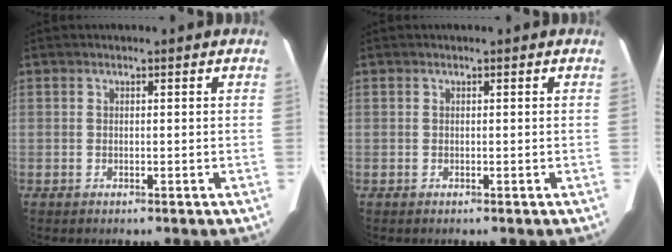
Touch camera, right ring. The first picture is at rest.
{"total": 0.0}